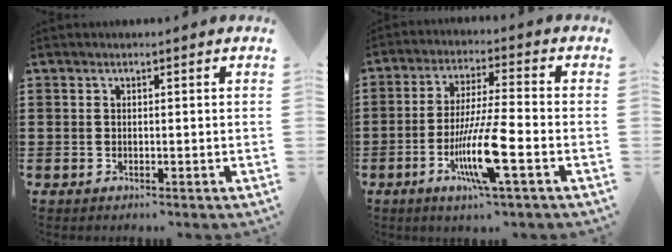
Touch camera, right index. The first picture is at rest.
{"total": 10.8, "force": [-4.1, 1.0, 9.9], "torque": [-0.201, -0.016, -0.082]}